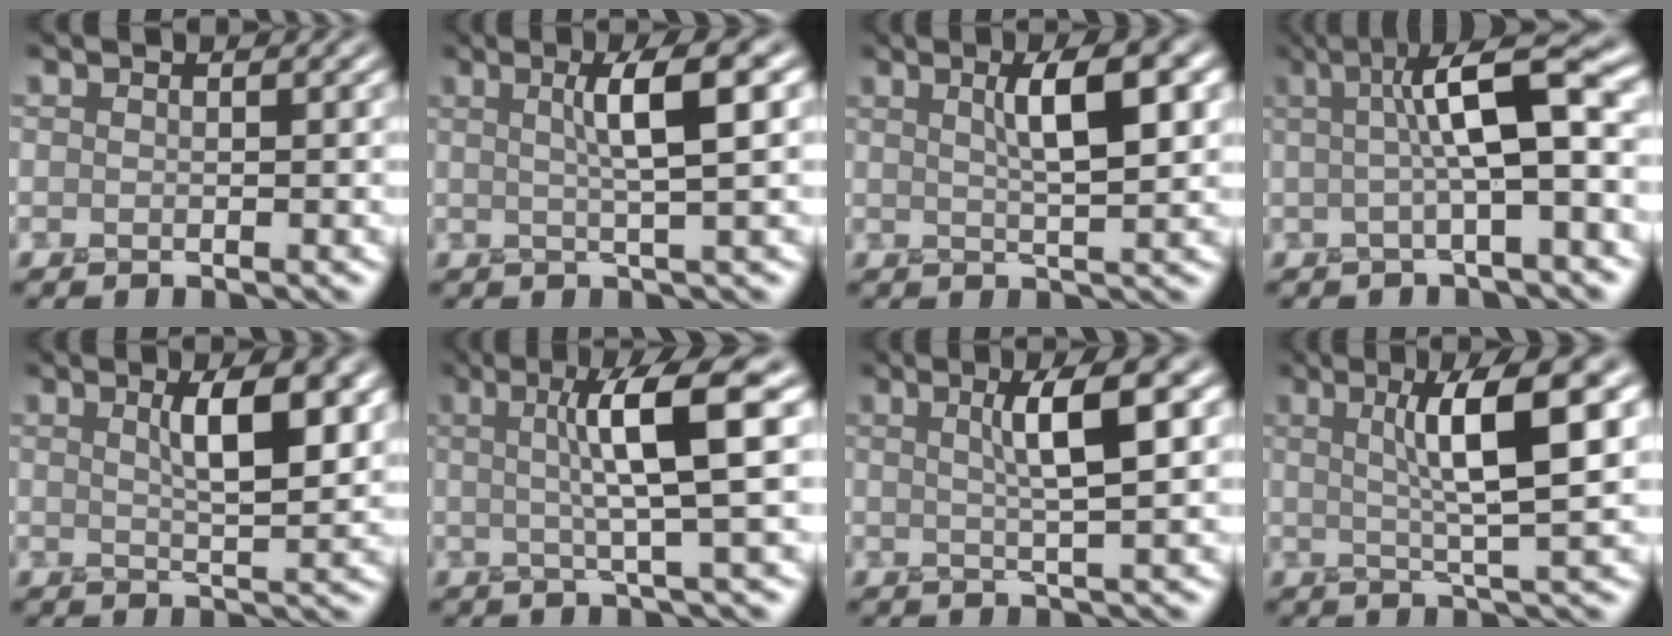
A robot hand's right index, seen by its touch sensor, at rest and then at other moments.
{"total": 4.7, "force": [1.4, 0.8, 4.5], "torque": [-0.060, 0.013, 0.016]}
{"total": 5.0, "force": [1.7, 1.1, 4.5], "torque": [-0.059, 0.013, 0.023]}
{"total": 7.2, "force": [1.0, 1.4, 7.0], "torque": [-0.099, 0.020, 0.007]}
{"total": 5.1, "force": [1.8, 1.3, 4.5], "torque": [-0.058, 0.008, 0.027]}
{"total": 7.0, "force": [1.6, 0.9, 6.8], "torque": [-0.101, 0.016, 0.025]}
{"total": 4.8, "force": [1.5, 0.9, 4.5], "torque": [-0.060, 0.012, 0.019]}
{"total": 7.5, "force": [2.2, 1.2, 7.0], "torque": [-0.096, 0.017, 0.031]}